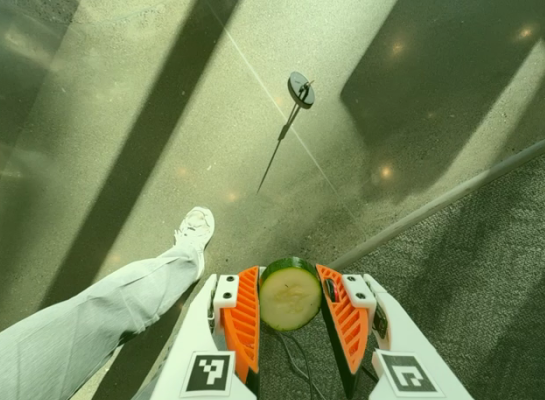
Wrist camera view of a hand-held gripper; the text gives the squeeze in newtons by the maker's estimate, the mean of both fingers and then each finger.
{"total": 12.7, "left": 12.9, "right": 12.4}